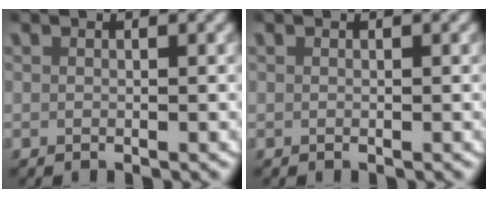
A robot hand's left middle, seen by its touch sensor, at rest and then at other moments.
{"total": 0.0}